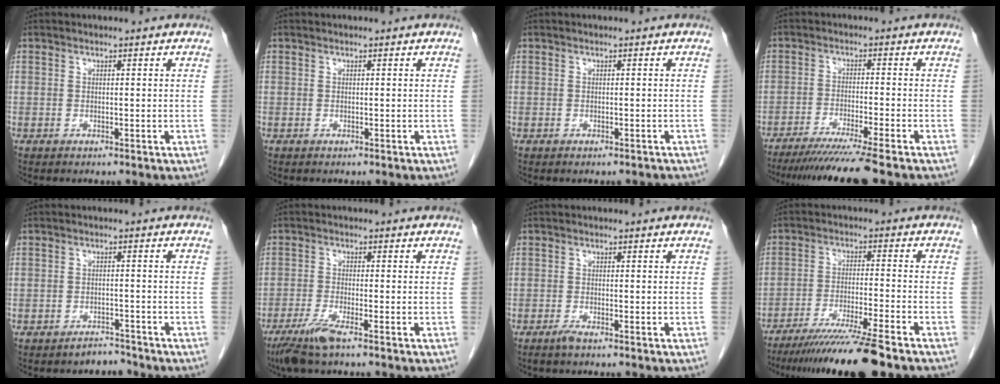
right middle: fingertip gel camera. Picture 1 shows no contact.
{"total": 0.0}
{"total": 1.9, "force": [-1.8, 0.5, 0.6], "torque": [-0.005, -0.004, -0.023]}
{"total": 10.9, "force": [-9.0, -1.9, 5.7], "torque": [-0.062, -0.038, -0.142]}
{"total": 2.0, "force": [-1.9, 0.6, -0.3], "torque": [0.009, 0.001, -0.028]}
{"total": 5.0, "force": [-3.4, 0.2, 3.6], "torque": [-0.080, -0.015, -0.069]}
{"total": 1.2, "force": [-1.0, 0.0, 0.7], "torque": [-0.020, -0.003, -0.020]}
{"total": 11.7, "force": [-9.3, -1.3, 6.9], "torque": [-0.099, -0.038, -0.154]}